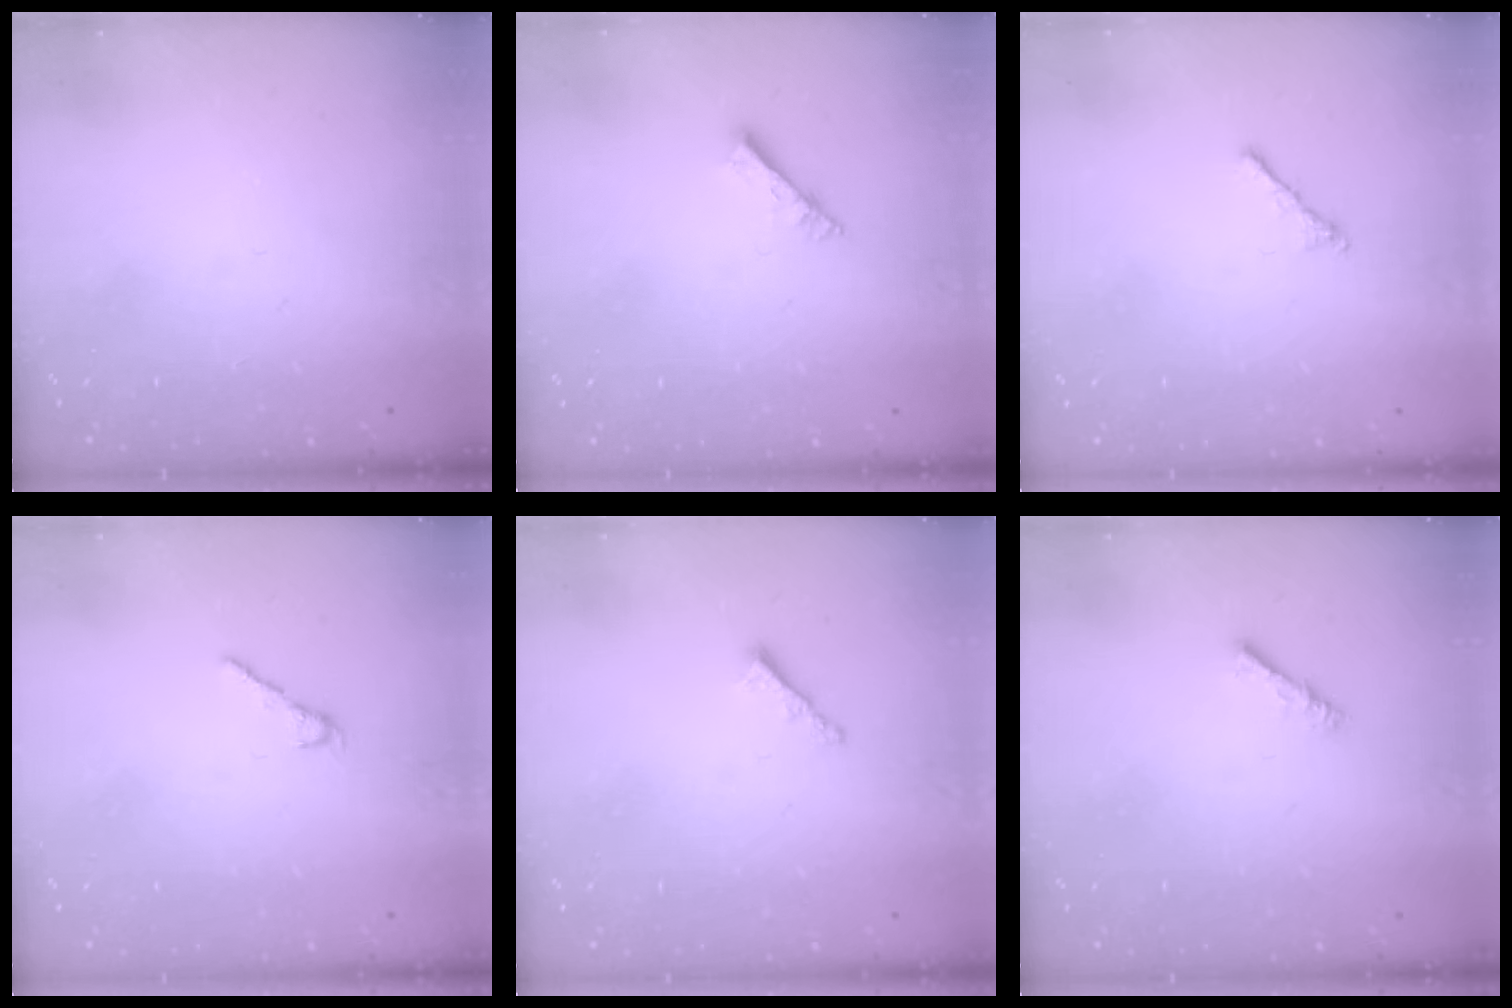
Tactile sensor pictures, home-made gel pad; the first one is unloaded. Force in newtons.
{"total": 3.4, "press": 3.4, "slide": 0.3}
{"total": 1.0, "press": 0.9, "slide": 0.4}
{"total": 2.2, "press": 2.2, "slide": 0.4}
{"total": 1.8, "press": 1.7, "slide": 0.5}
{"total": 2.4, "press": 2.4, "slide": 0.3}